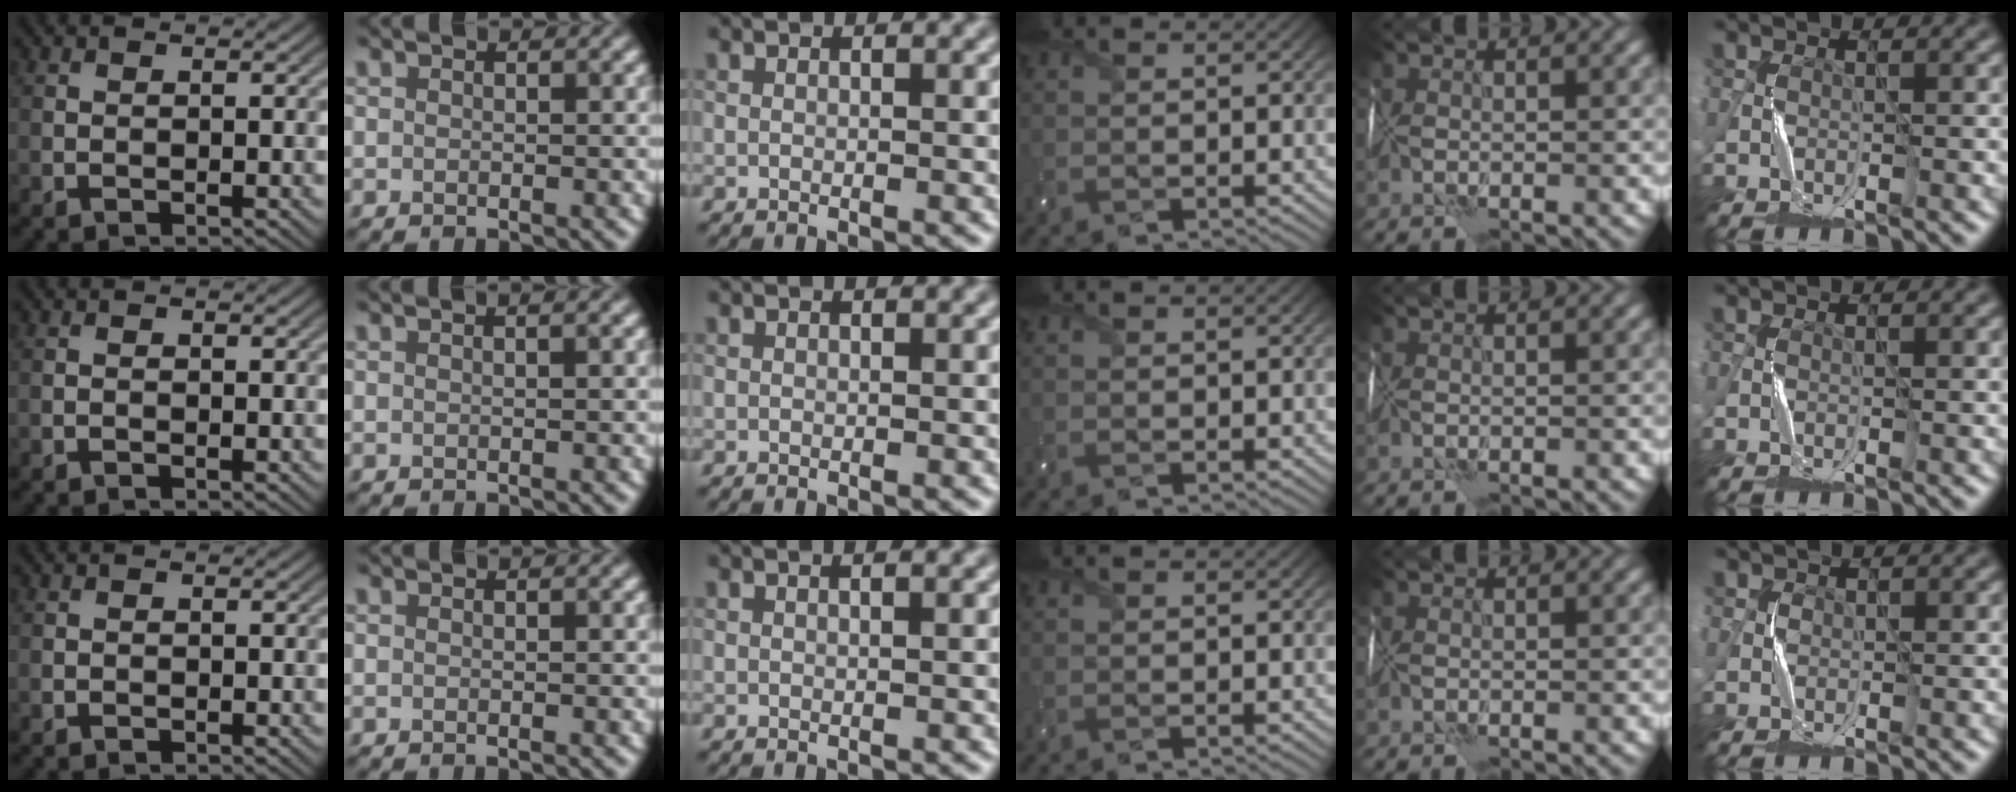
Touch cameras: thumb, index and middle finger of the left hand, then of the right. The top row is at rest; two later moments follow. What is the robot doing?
{"motion": "wrap", "object": "scarf"}